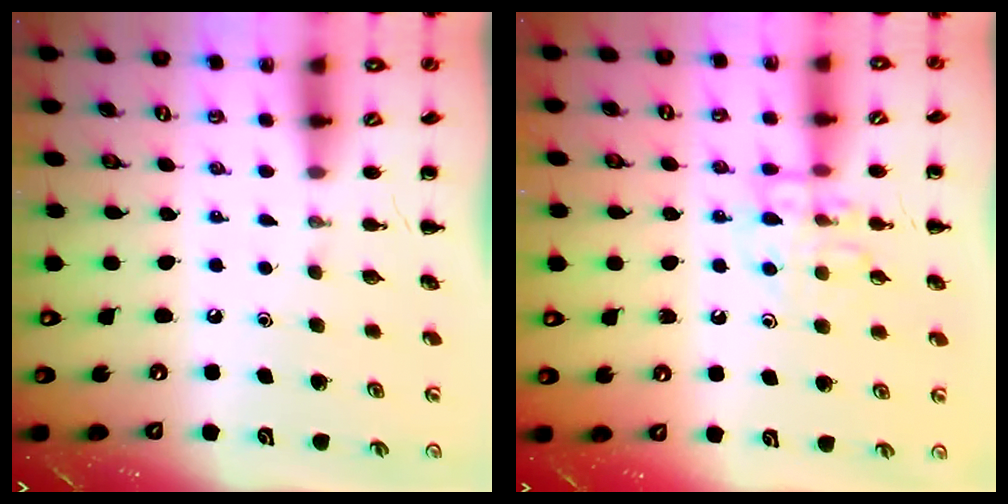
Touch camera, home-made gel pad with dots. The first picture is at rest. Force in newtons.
{"total": 10.6, "press": 10.5, "slide": 0.7}